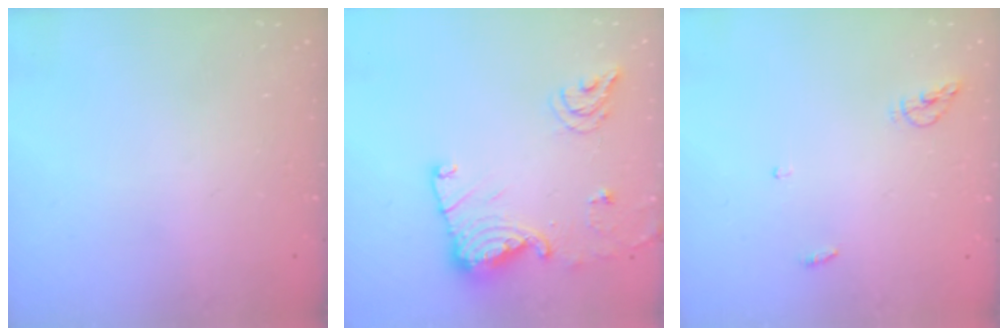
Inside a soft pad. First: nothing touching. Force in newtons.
{"total": 15.1, "press": 15.0, "slide": 1.5}
{"total": 5.2, "press": 5.2, "slide": 0.7}